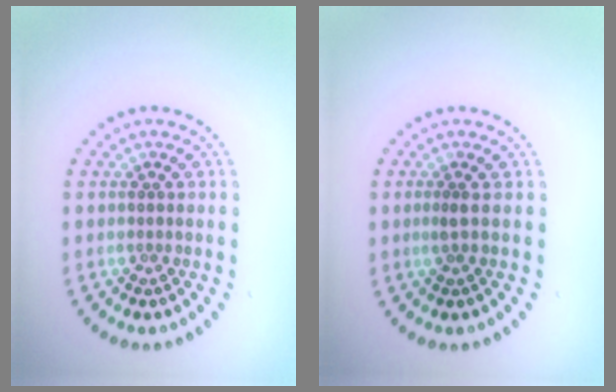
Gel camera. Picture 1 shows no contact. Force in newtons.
{"total": 0.6, "press": 0.4, "slide": 0.5}